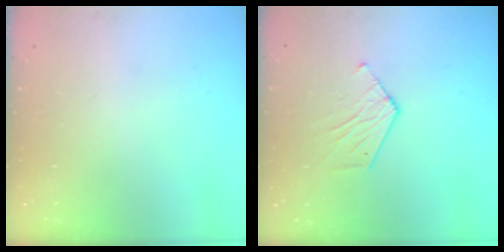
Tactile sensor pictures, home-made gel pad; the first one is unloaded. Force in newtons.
{"total": 5.6, "press": 5.6, "slide": 0.5}